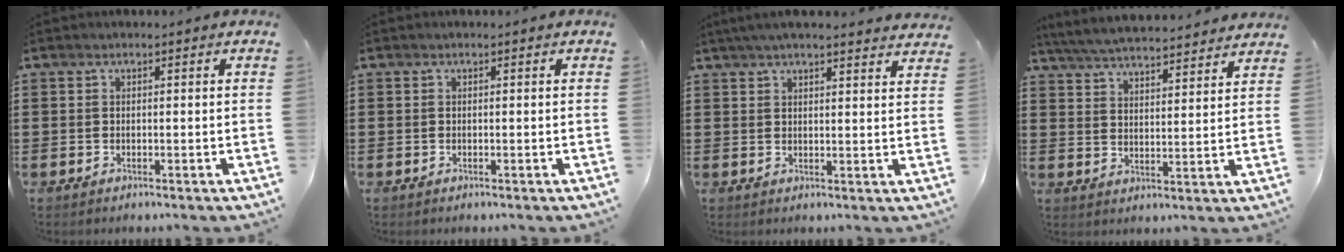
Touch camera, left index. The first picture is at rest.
{"total": 0.0}
{"total": 3.7, "force": [3.4, -0.1, 1.4], "torque": [-0.038, -0.006, 0.063]}
{"total": 5.3, "force": [5.2, -0.2, 1.0], "torque": [-0.044, -0.032, 0.089]}